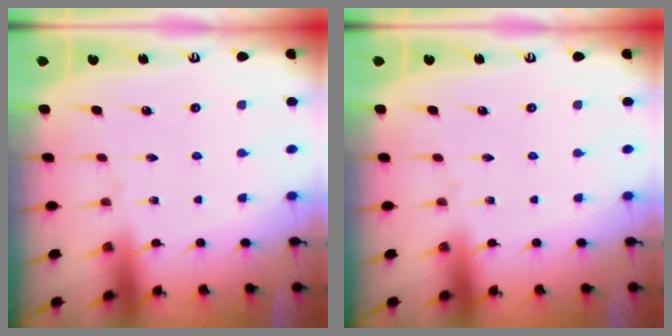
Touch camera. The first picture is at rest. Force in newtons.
{"total": 0.0}